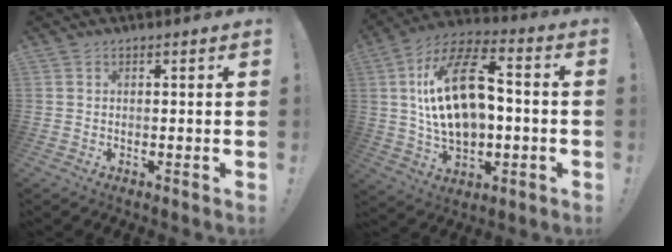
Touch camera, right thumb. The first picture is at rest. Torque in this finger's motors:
{"motor_torque": [1.73, 3.28, 1.30, 0.75, 0.15]}